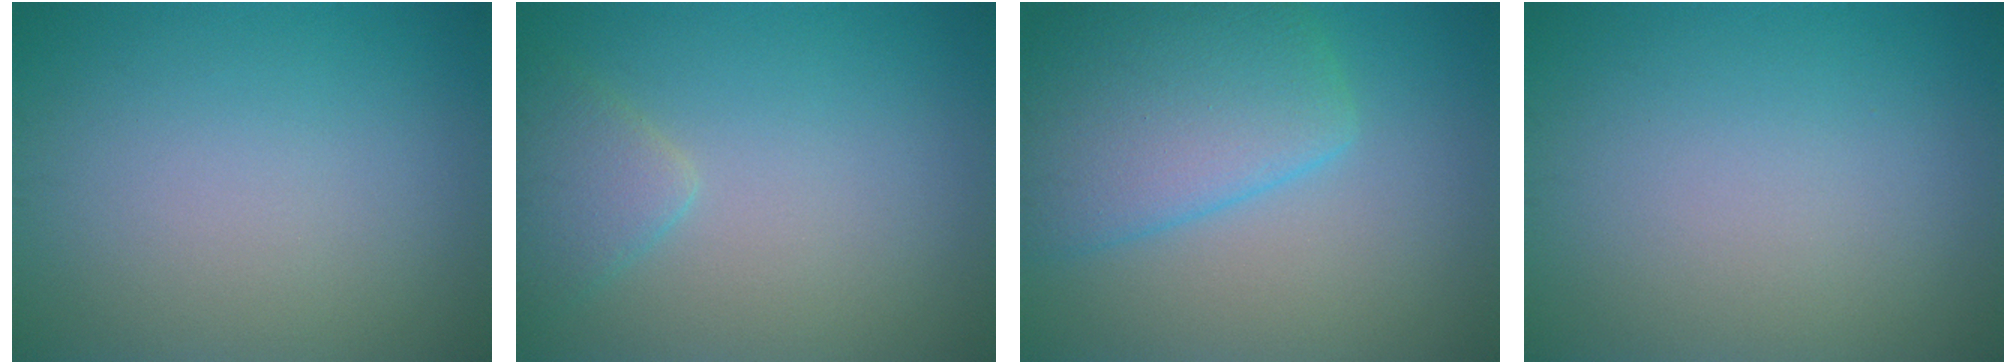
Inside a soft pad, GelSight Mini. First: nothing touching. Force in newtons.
{"total": 2.4, "press": 2.4, "slide": 0.2}
{"total": 7.0, "press": 7.0, "slide": 0.4}
{"total": 0.0}